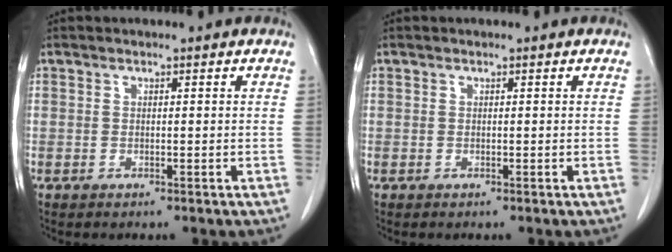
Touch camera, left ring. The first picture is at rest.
{"total": 0.0}